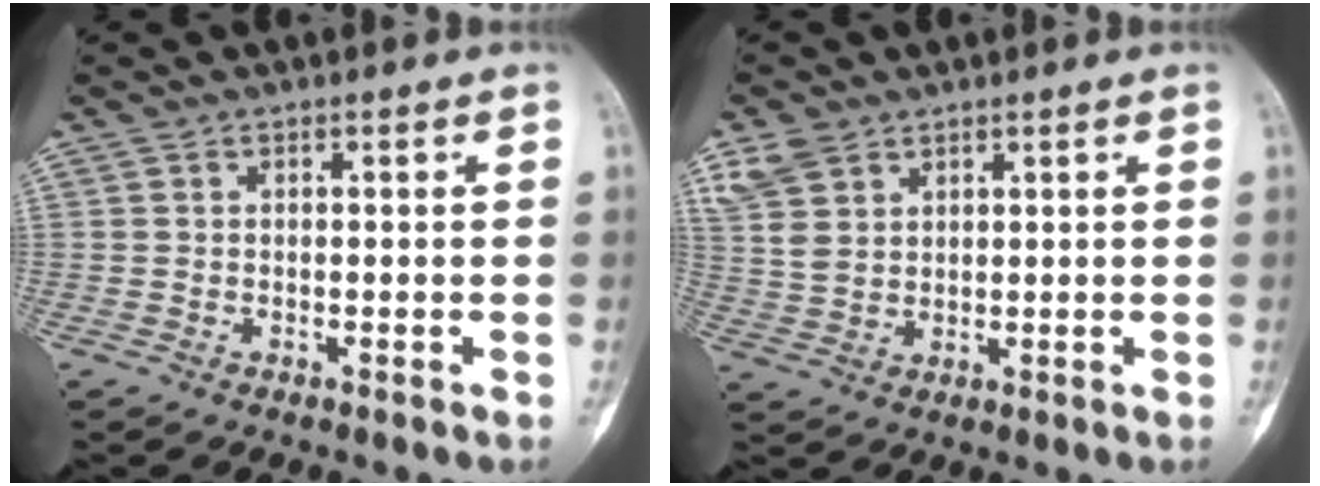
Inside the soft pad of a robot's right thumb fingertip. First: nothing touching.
{"total": 5.8, "force": [3.6, 3.8, 2.6], "torque": [-0.047, -0.011, 0.084]}